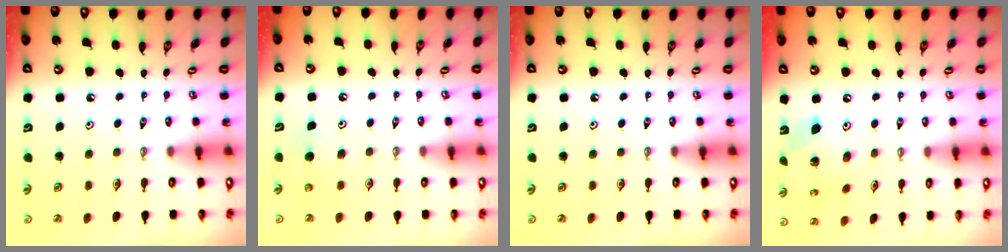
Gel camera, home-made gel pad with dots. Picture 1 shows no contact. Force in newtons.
{"total": 5.3, "press": 5.1, "slide": 1.2}
{"total": 0.0}
{"total": 11.6, "press": 11.6, "slide": 1.0}